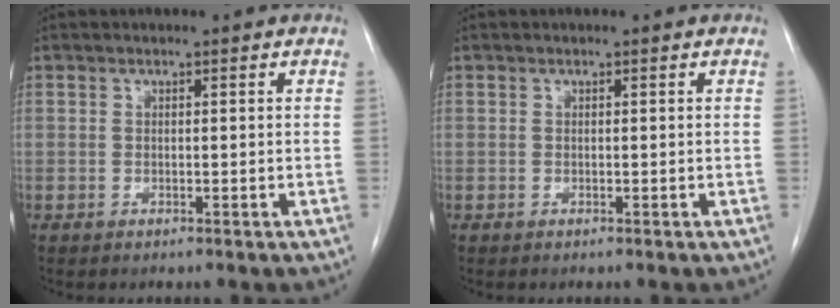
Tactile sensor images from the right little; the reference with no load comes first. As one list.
[{"total": 0.0}]